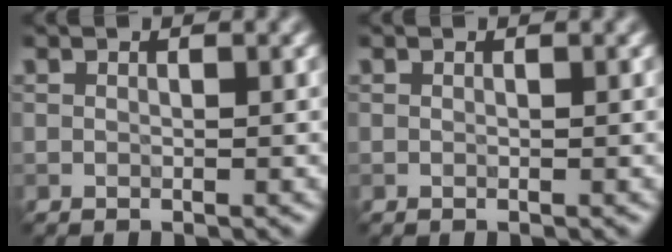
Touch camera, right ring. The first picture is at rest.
{"total": 0.0}